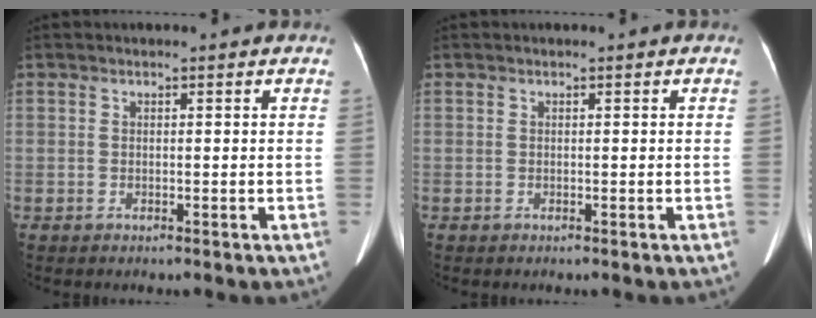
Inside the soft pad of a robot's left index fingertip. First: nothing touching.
{"total": 0.0}